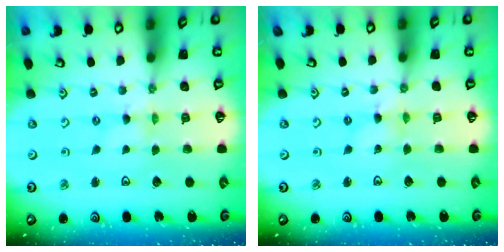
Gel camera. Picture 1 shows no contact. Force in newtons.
{"total": 1.1, "press": 1.1, "slide": 0.1}